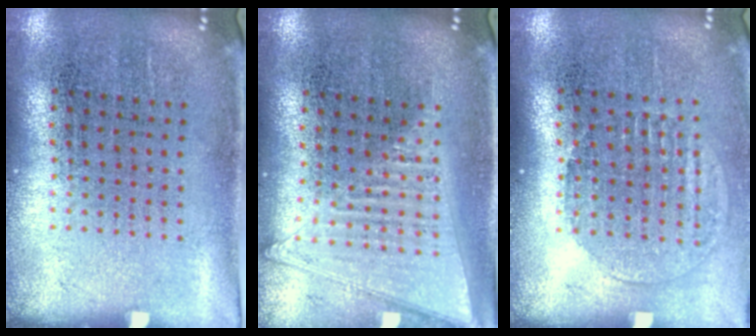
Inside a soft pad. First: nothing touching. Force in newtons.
{"total": 1.4, "press": 1.3, "slide": 0.5}
{"total": 1.4, "press": 1.2, "slide": 0.7}